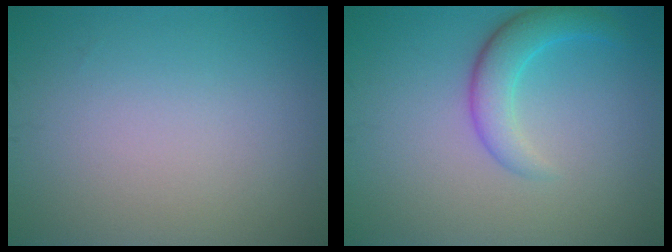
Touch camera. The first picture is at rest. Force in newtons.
{"total": 3.4, "press": 3.4, "slide": 0.2}